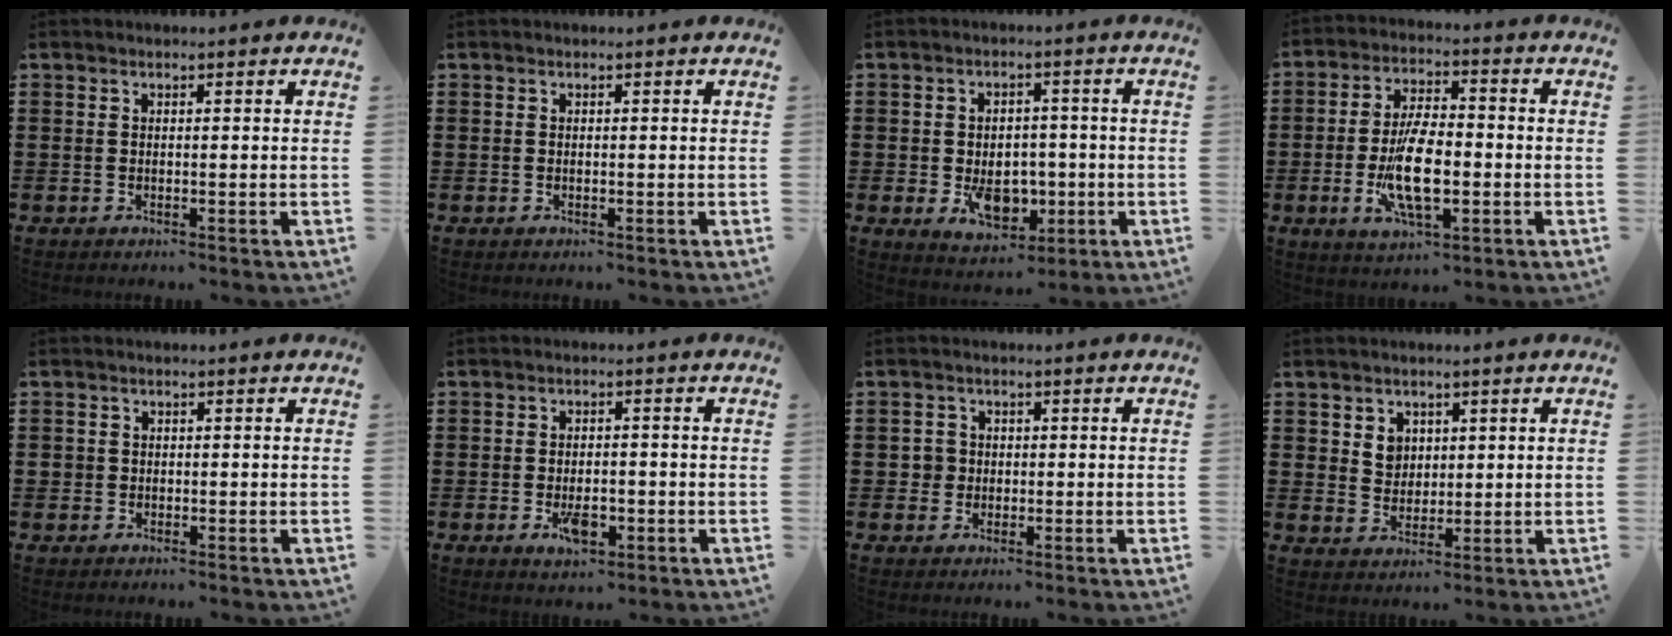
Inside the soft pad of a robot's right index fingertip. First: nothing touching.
{"total": 0.0}
{"total": 7.1, "force": [-1.6, 5.0, 4.8], "torque": [-0.064, 0.003, -0.028]}
{"total": 10.7, "force": [-2.2, 4.1, 9.6], "torque": [-0.198, -0.012, -0.037]}
{"total": 0.9, "force": [-0.2, 0.9, 0.2], "torque": [-0.005, 0.004, -0.006]}
{"total": 4.2, "force": [-1.4, 2.0, 3.5], "torque": [-0.058, -0.005, -0.026]}
{"total": 2.1, "force": [-0.1, 2.0, 0.5], "torque": [-0.018, 0.008, -0.004]}
{"total": 3.5, "force": [1.7, 2.9, 1.1], "torque": [-0.024, 0.006, 0.029]}